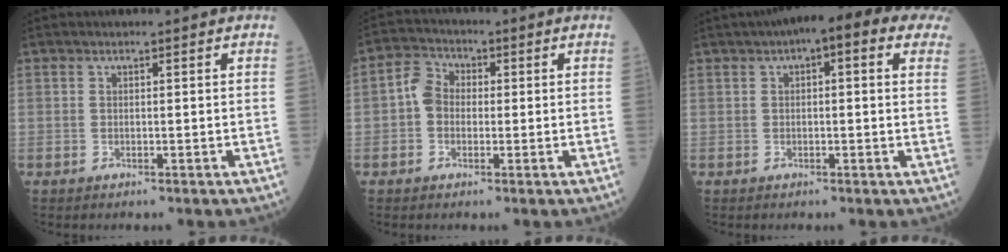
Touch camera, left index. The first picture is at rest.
{"total": 4.4, "force": [-0.3, 3.5, 2.5], "torque": [-0.051, 0.021, -0.015]}
{"total": 12.4, "force": [7.3, 3.2, 9.6], "torque": [-0.117, 0.045, 0.077]}